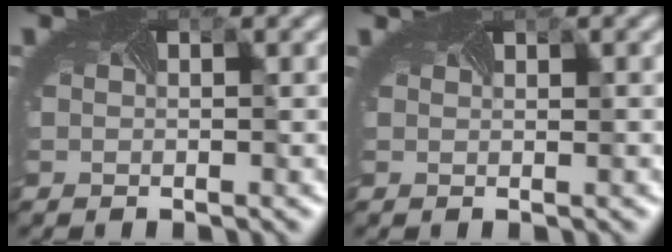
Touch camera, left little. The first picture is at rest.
{"total": 0.5, "force": [0.4, -0.3, -0.2], "torque": [0.002, -0.007, 0.002]}